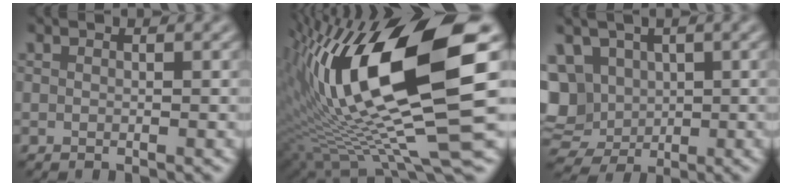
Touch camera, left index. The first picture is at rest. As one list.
[{"total": 17.0, "force": [2.6, 4.6, 16.2], "torque": [-0.301, -0.005, 0.050]}, {"total": 9.4, "force": [1.4, 7.6, 5.4], "torque": [-0.100, 0.010, 0.007]}]